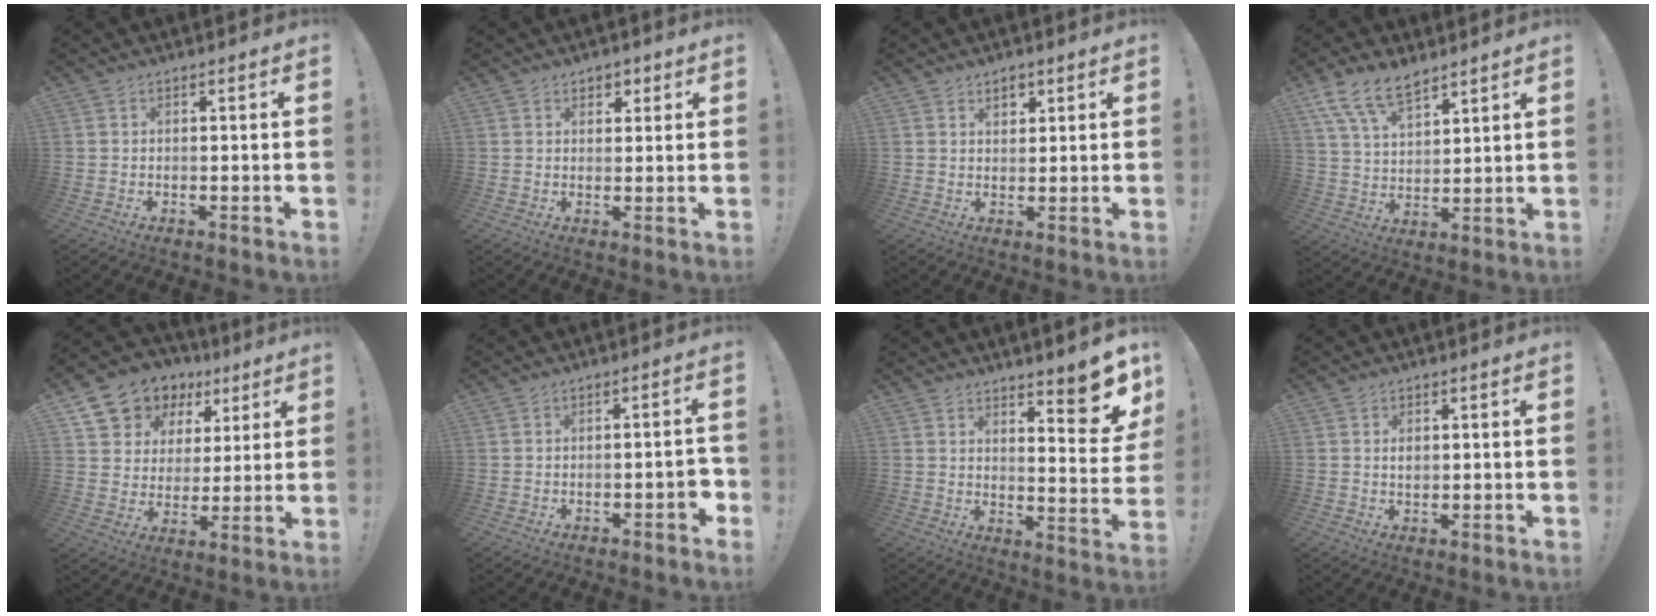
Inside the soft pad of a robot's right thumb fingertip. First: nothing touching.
{"total": 2.9, "force": [1.4, 2.4, 1.0], "torque": [-0.003, -0.003, 0.023]}
{"total": 3.5, "force": [2.1, 2.4, 1.4], "torque": [-0.003, -0.014, 0.034]}
{"total": 11.6, "force": [8.4, 5.1, 6.1], "torque": [-0.117, -0.039, 0.161]}
{"total": 11.6, "force": [7.0, 8.7, 3.1], "torque": [-0.048, -0.051, 0.140]}
{"total": 3.9, "force": [-1.5, 1.5, 3.2], "torque": [-0.043, 0.008, -0.025]}
{"total": 9.5, "force": [7.0, 1.7, 6.1], "torque": [-0.057, -0.067, 0.114]}
{"total": 1.6, "force": [0.1, 1.0, 1.3], "torque": [-0.016, -0.001, -0.001]}